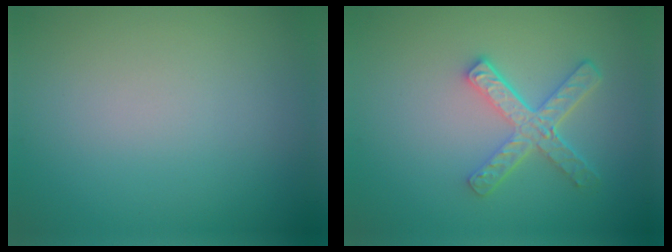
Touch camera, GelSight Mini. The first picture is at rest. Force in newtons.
{"total": 4.3, "press": 3.3, "slide": 2.8}